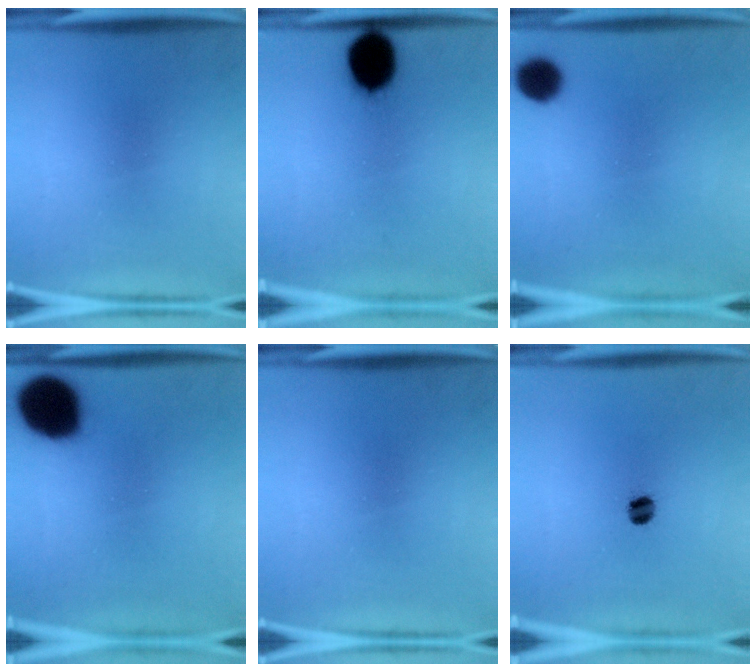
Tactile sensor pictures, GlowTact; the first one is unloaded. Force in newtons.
{"total": 11.3}
{"total": 6.8}
{"total": 19.1}
{"total": 0.0}
{"total": 3.5}